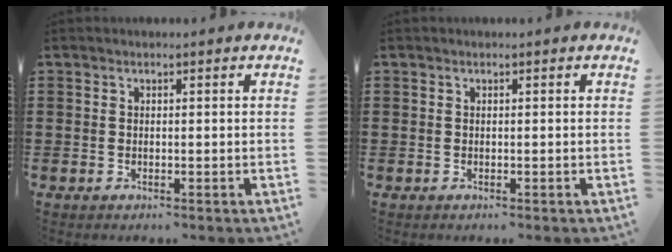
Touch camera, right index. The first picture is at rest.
{"total": 0.0}